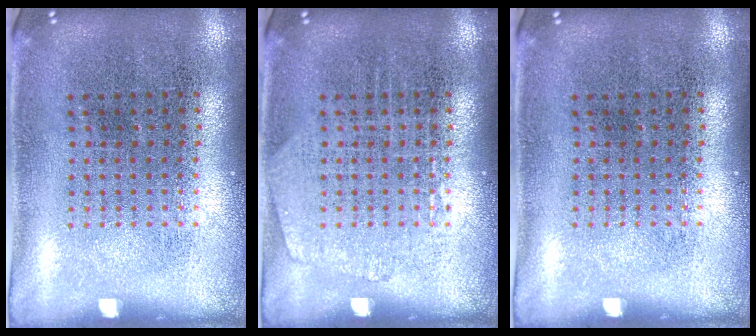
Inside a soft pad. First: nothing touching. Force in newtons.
{"total": 1.0, "press": 1.0, "slide": 0.1}
{"total": 0.0}